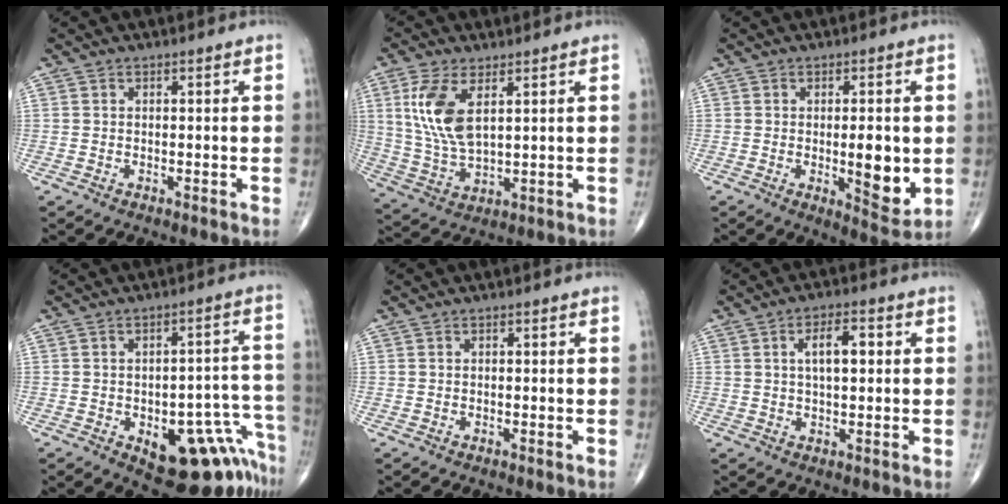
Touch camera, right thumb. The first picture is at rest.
{"total": 11.1, "force": [3.7, 5.1, 9.1], "torque": [-0.195, -0.011, 0.083]}
{"total": 8.6, "force": [-0.7, 3.0, 8.0], "torque": [-0.098, -0.017, -0.002]}
{"total": 15.8, "force": [-8.4, 7.2, 11.4], "torque": [-0.064, 0.079, -0.097]}
{"total": 0.0}
{"total": 6.2, "force": [1.2, 2.7, 5.4], "torque": [-0.085, 0.006, 0.017]}